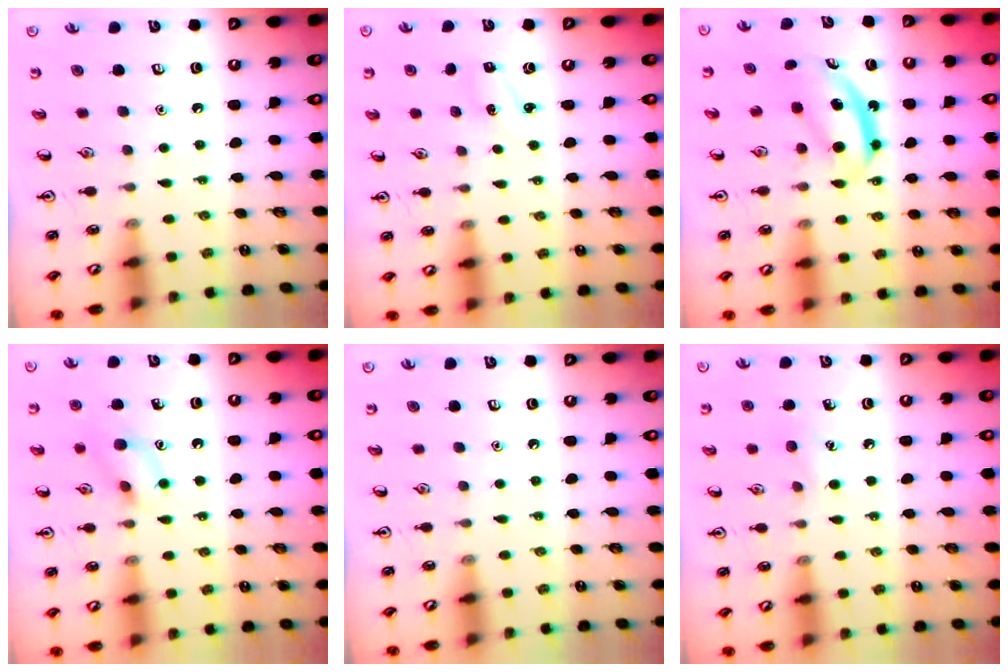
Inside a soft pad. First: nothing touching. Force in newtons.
{"total": 1.8, "press": 1.7, "slide": 0.7}
{"total": 5.5, "press": 5.5, "slide": 0.7}
{"total": 9.7, "press": 9.7, "slide": 0.6}
{"total": 0.0}
{"total": 6.4, "press": 6.2, "slide": 1.9}